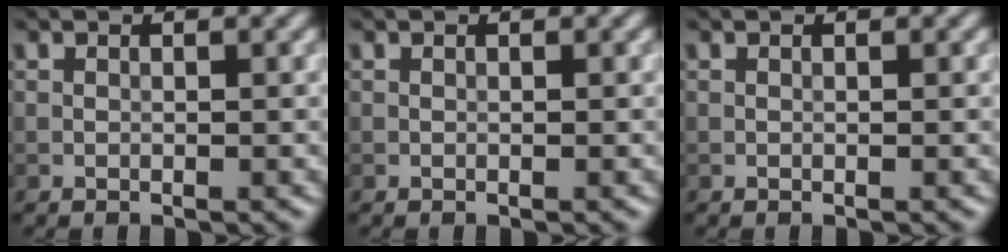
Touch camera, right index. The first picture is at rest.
{"total": 0.0}
{"total": 0.0}